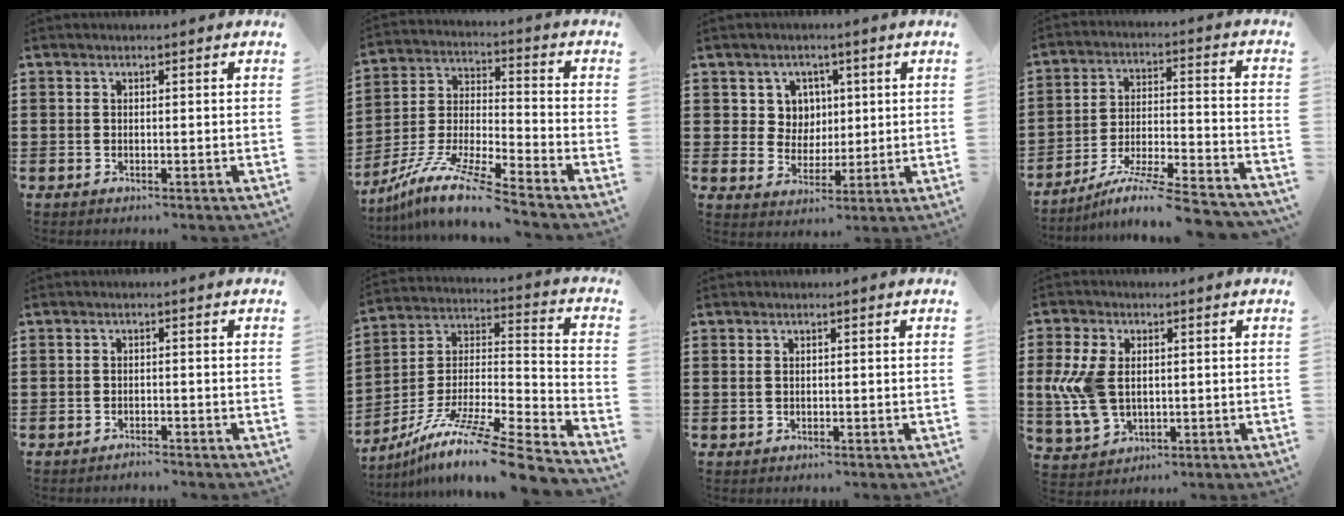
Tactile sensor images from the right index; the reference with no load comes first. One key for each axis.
{"total": 10.1, "fx": -8.7, "fy": 0.2, "fz": 5.2, "tx": -0.114, "ty": -0.002, "tz": -0.178}
{"total": 5.3, "fx": 1.9, "fy": 4.9, "fz": 1.1, "tx": -0.040, "ty": 0.014, "tz": 0.031}
{"total": 9.0, "fx": -7.8, "fy": -0.2, "fz": 4.6, "tx": -0.082, "ty": -0.003, "tz": -0.156}
{"total": 1.1, "fx": -1.1, "fy": -0.1, "fz": -0.1, "tx": -0.003, "ty": 0.000, "tz": -0.023}
{"total": 10.7, "fx": -8.6, "fy": -0.1, "fz": 6.3, "tx": -0.104, "ty": -0.001, "tz": -0.164}
{"total": 0.6, "fx": 0.2, "fy": 0.4, "fz": 0.4, "tx": -0.010, "ty": 0.003, "tz": 0.004}
{"total": 8.4, "fx": 0.5, "fy": 5.5, "fz": 6.4, "tx": -0.166, "ty": 0.003, "tz": 0.004}